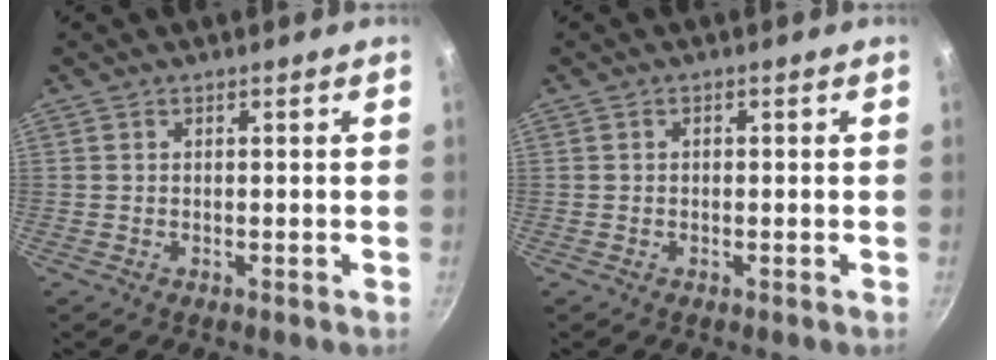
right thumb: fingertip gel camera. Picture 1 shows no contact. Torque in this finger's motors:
{"motor_torque": [-0.75, 0.03, -0.18, 0.20, 0.02]}